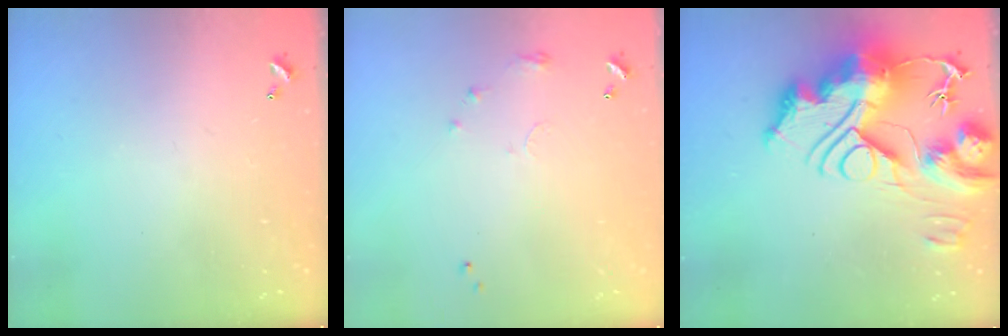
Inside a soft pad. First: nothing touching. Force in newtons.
{"total": 6.3, "press": 6.3, "slide": 0.9}
{"total": 0.5, "press": 0.5, "slide": 0.0}